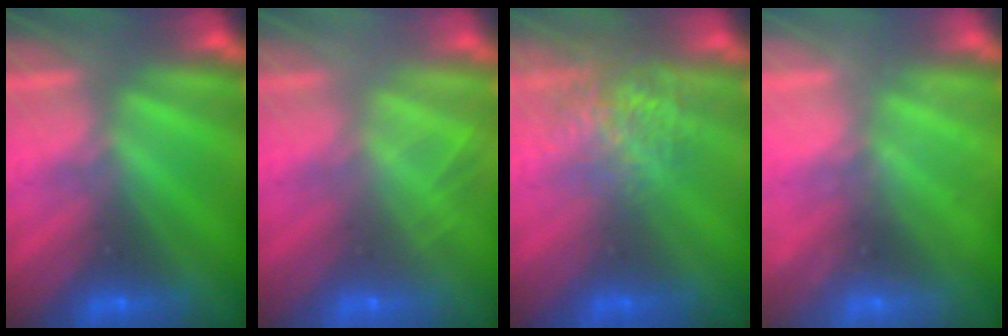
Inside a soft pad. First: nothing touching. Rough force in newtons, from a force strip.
{"total": 2.0}
{"total": 3.8}
{"total": 2.4}